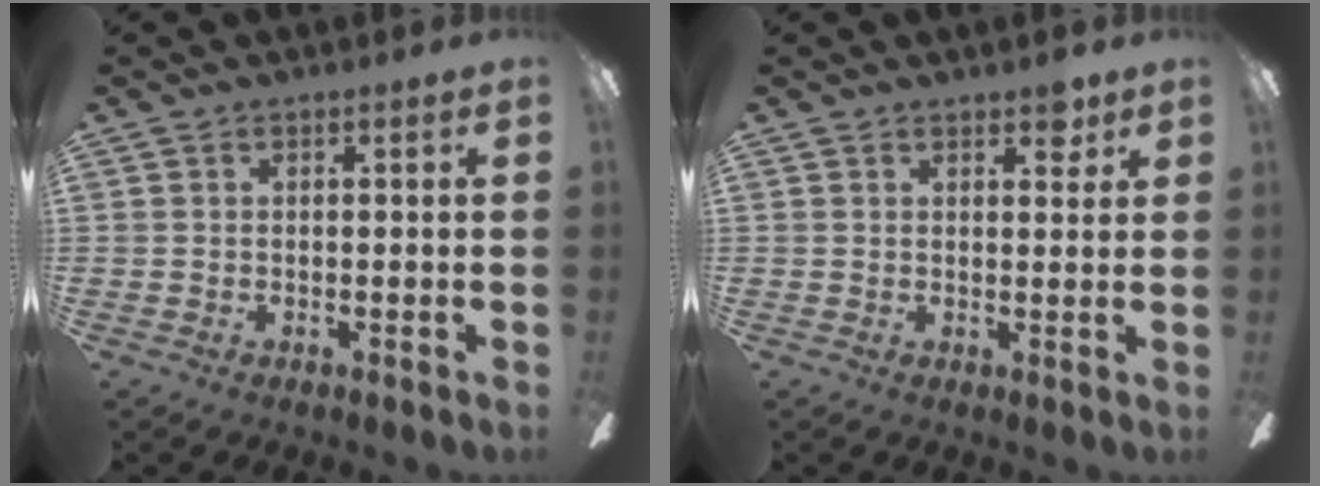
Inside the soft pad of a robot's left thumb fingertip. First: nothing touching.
{"total": 3.7, "force": [2.6, 1.6, 1.9], "torque": [-0.002, -0.015, 0.039]}